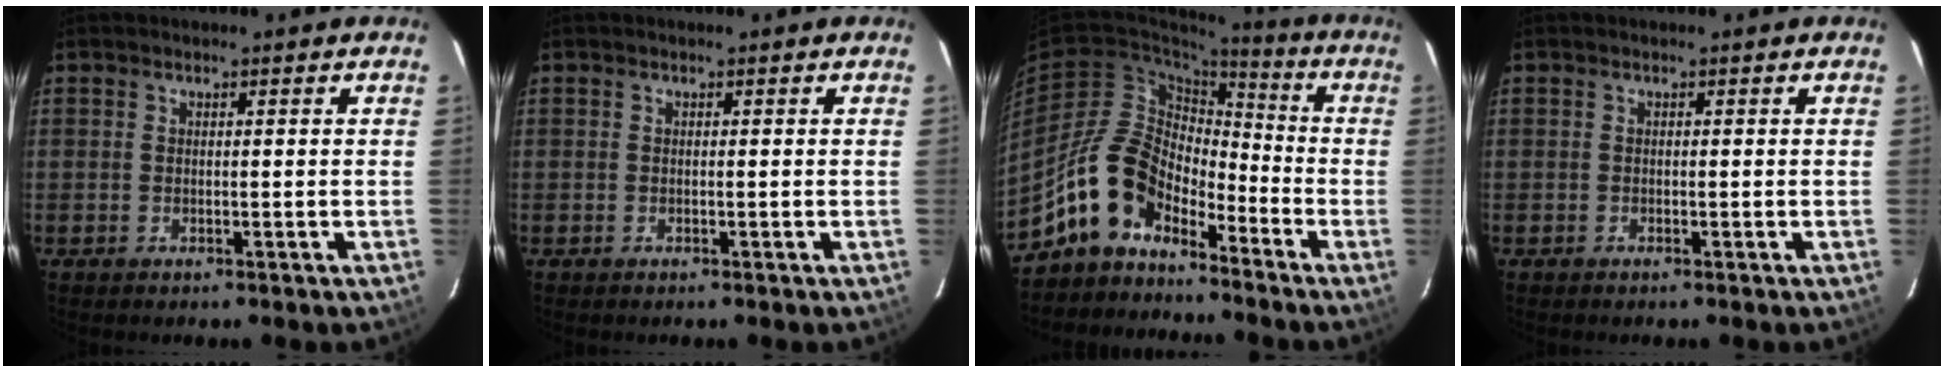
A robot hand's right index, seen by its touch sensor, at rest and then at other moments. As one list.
[{"total": 0.0}, {"total": 13.0, "force": [-9.4, 7.2, 5.3], "torque": [-0.106, 0.026, -0.174]}, {"total": 0.0}]